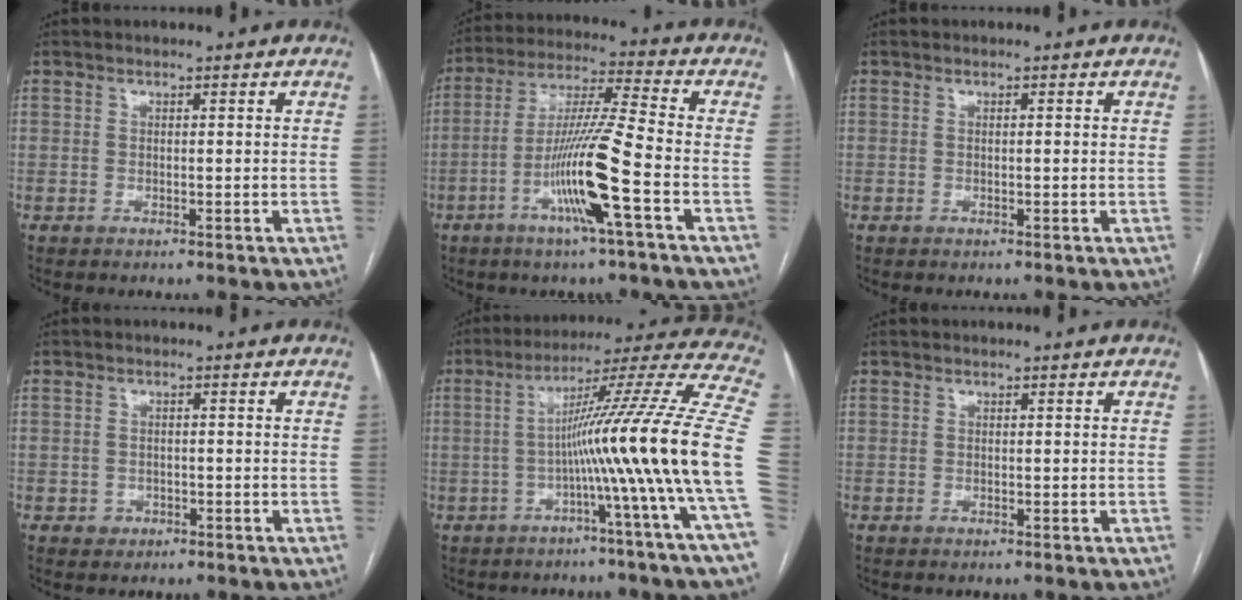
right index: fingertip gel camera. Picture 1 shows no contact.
{"total": 13.0, "force": [-4.7, -0.8, 12.0], "torque": [-0.233, -0.005, -0.094]}
{"total": 0.5, "force": [0.2, 0.1, 0.5], "torque": [-0.010, 0.001, 0.004]}
{"total": 1.8, "force": [-0.7, 1.7, 0.2], "torque": [0.003, 0.008, -0.006]}
{"total": 20.0, "force": [-3.5, -3.5, 19.3], "torque": [-0.246, 0.015, -0.073]}
{"total": 0.0}